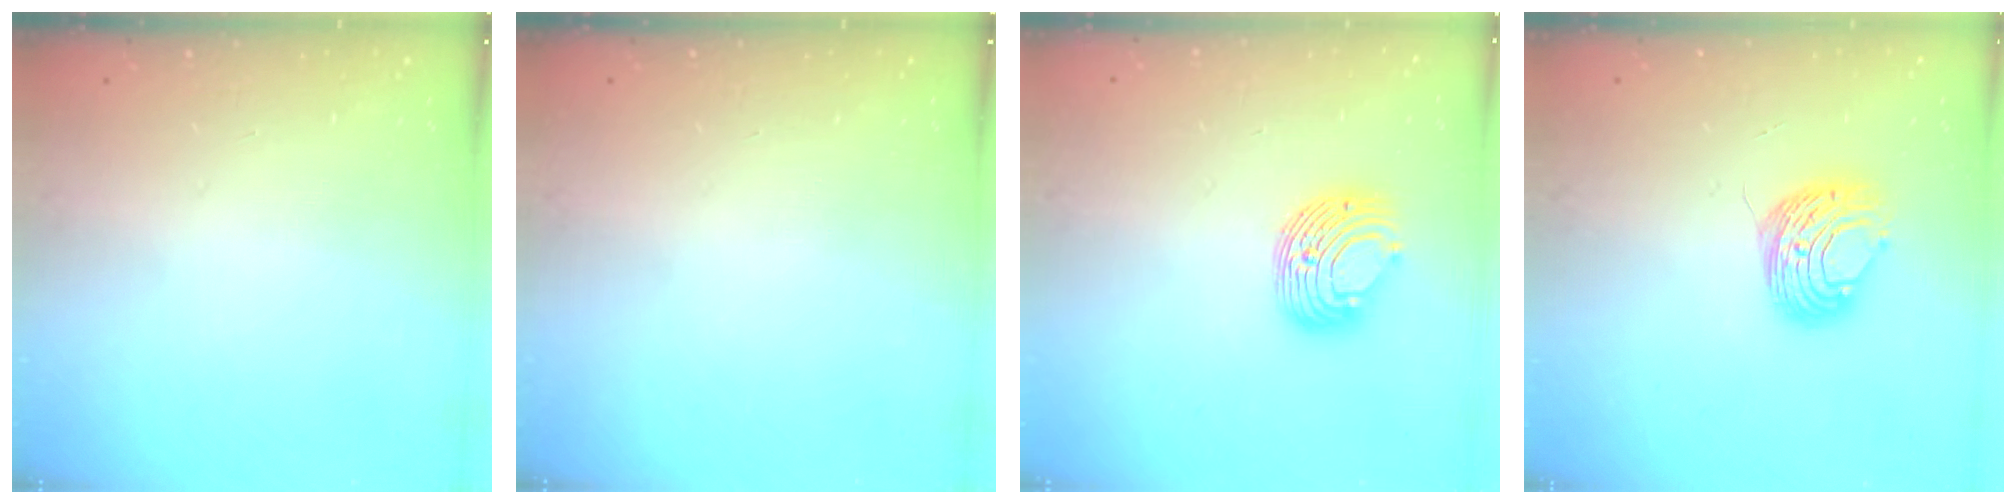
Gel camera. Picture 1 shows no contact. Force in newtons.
{"total": 0.0}
{"total": 10.6, "press": 10.6, "slide": 0.3}
{"total": 9.7, "press": 9.7, "slide": 0.6}